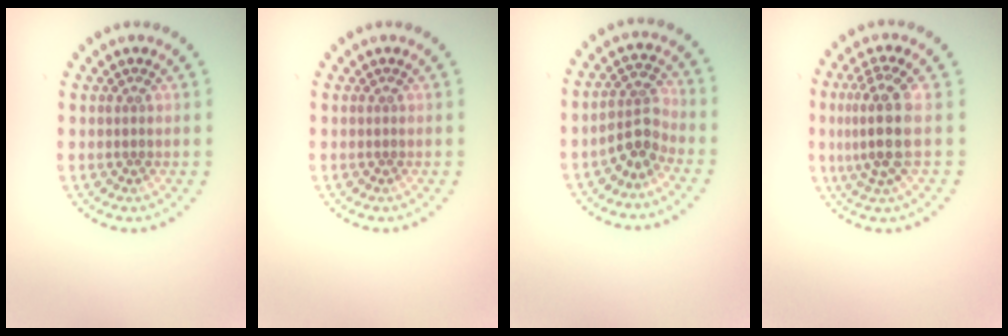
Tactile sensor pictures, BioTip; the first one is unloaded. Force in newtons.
{"total": 0.0}
{"total": 2.7, "press": 2.3, "slide": 1.4}
{"total": 4.3, "press": 3.6, "slide": 2.3}